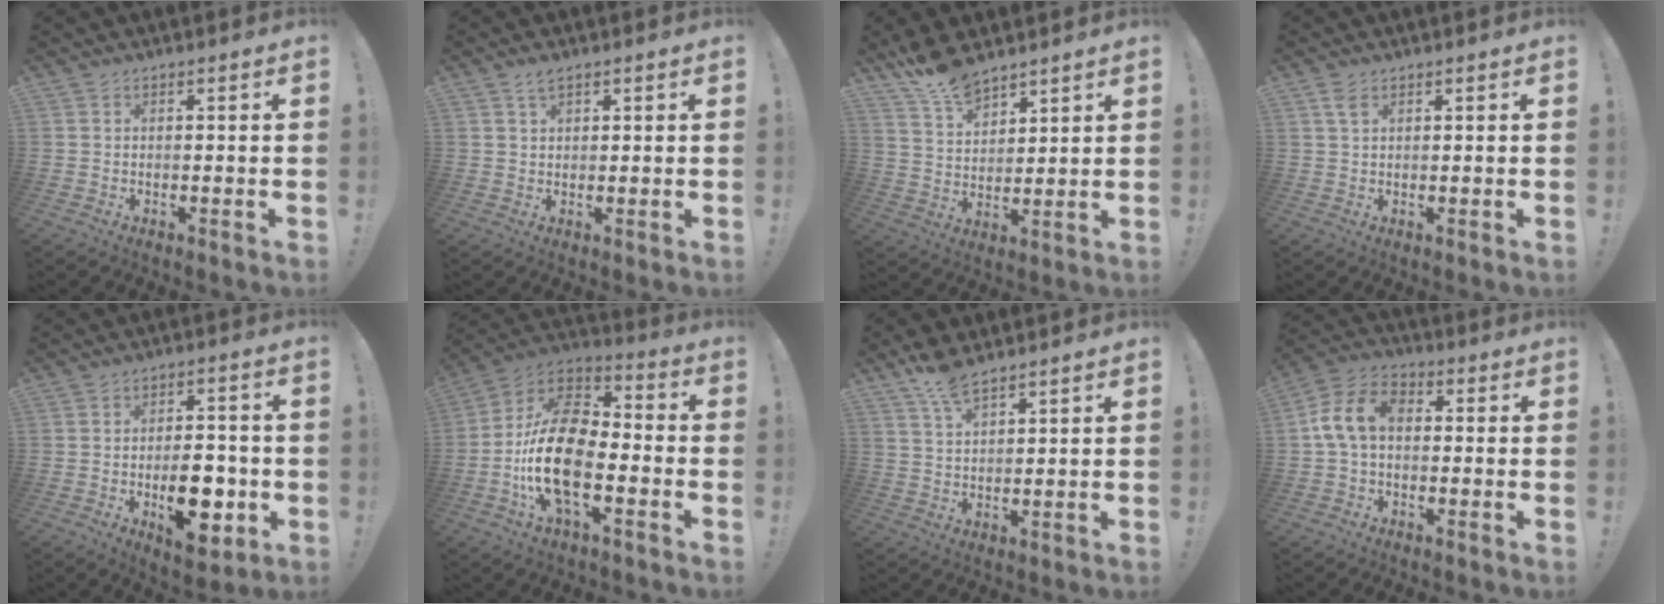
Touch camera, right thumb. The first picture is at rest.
{"total": 2.8, "force": [1.8, 1.3, 1.7], "torque": [-0.021, -0.006, 0.031]}
{"total": 10.1, "force": [8.4, 3.9, 4.0], "torque": [-0.084, -0.052, 0.164]}
{"total": 2.9, "force": [1.5, 1.4, 2.0], "torque": [-0.039, -0.002, 0.027]}
{"total": 13.5, "force": [-4.0, 7.3, 10.6], "torque": [-0.148, 0.014, -0.061]}
{"total": 21.8, "force": [-5.4, 11.7, 17.6], "torque": [-0.351, 0.024, -0.084]}
{"total": 6.9, "force": [5.2, 2.1, 4.1], "torque": [-0.078, -0.025, 0.097]}
{"total": 10.6, "force": [0.6, 7.0, 7.9], "torque": [-0.166, 0.014, 0.013]}